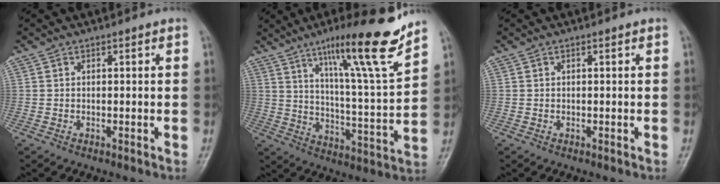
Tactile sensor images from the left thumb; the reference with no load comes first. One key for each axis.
{"total": 18.6, "fx": 12.7, "fy": 1.3, "fz": 13.5, "tx": -0.188, "ty": -0.073, "tz": 0.200}
{"total": 0.0}